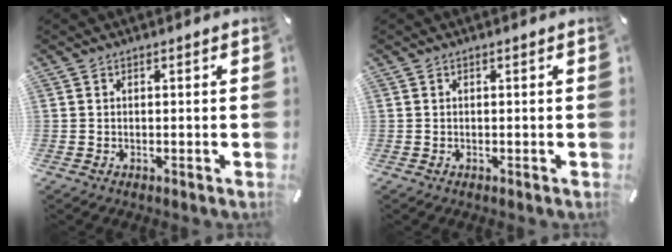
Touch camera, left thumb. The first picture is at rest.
{"total": 0.0}